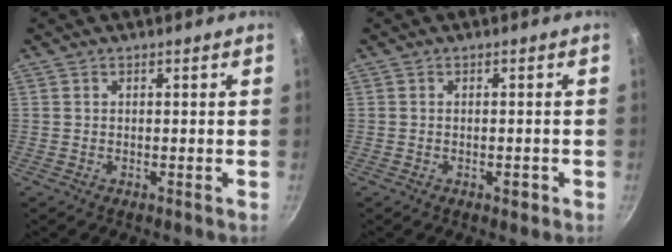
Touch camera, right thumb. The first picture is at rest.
{"total": 1.6, "force": [-0.7, 0.7, 1.2], "torque": [-0.019, 0.004, -0.010]}